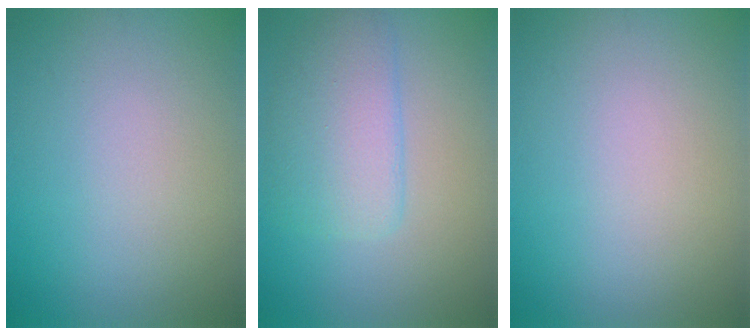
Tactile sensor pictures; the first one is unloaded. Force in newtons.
{"total": 4.4, "press": 4.4, "slide": 0.2}
{"total": 0.0}